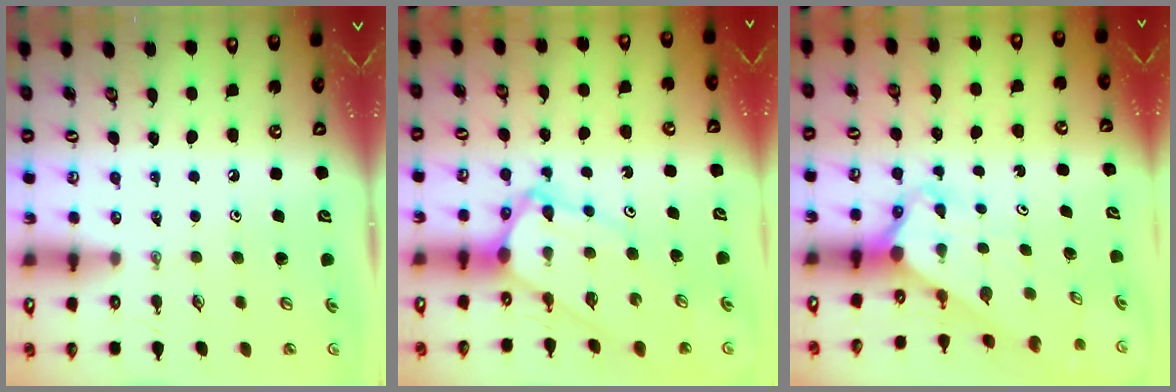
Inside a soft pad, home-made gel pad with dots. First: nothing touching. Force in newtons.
{"total": 8.5, "press": 8.4, "slide": 0.8}
{"total": 2.8, "press": 2.8, "slide": 0.2}